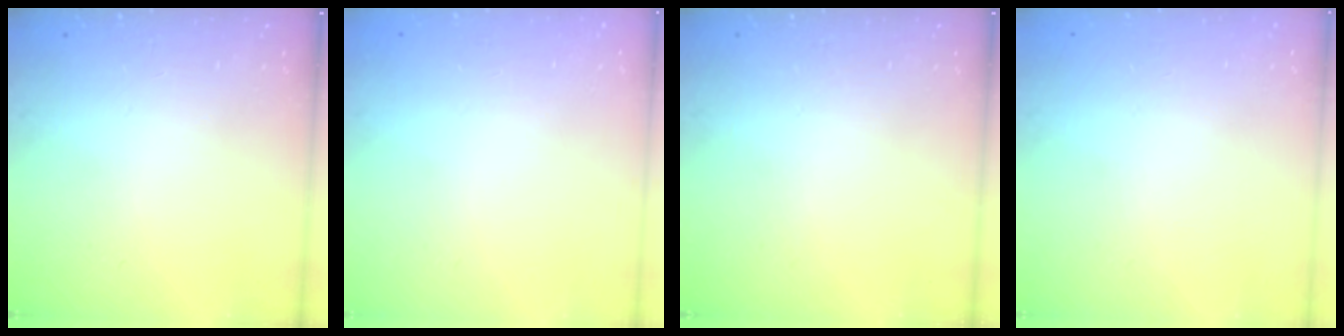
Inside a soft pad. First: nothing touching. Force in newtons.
{"total": 0.0}
{"total": 0.0}
{"total": 0.0}